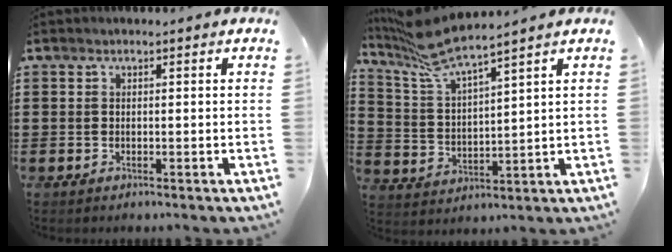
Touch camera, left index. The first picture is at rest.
{"total": 7.4, "force": [6.6, 0.5, 3.4], "torque": [-0.094, -0.030, 0.115]}